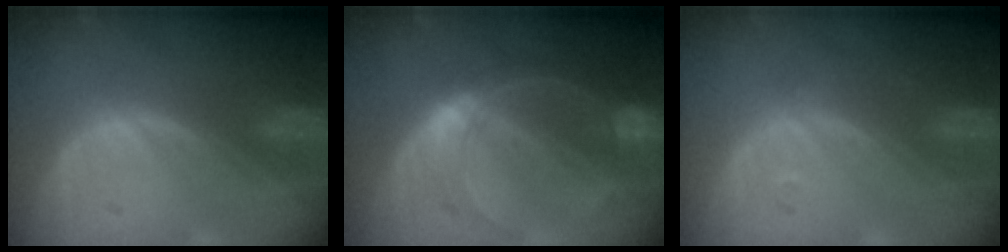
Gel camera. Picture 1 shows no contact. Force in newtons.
{"total": 7.1, "press": 7.1, "slide": 0.4}
{"total": 0.7, "press": 0.7, "slide": 0.1}